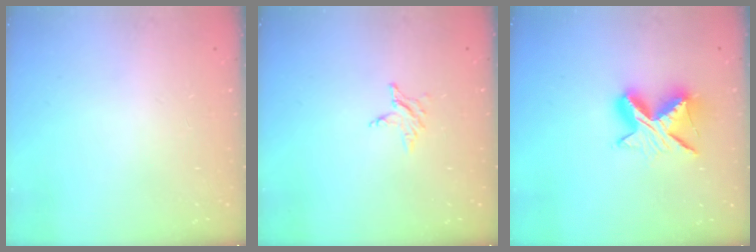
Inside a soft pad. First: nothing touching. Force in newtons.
{"total": 2.9, "press": 2.9, "slide": 0.3}
{"total": 10.4, "press": 10.4, "slide": 0.9}